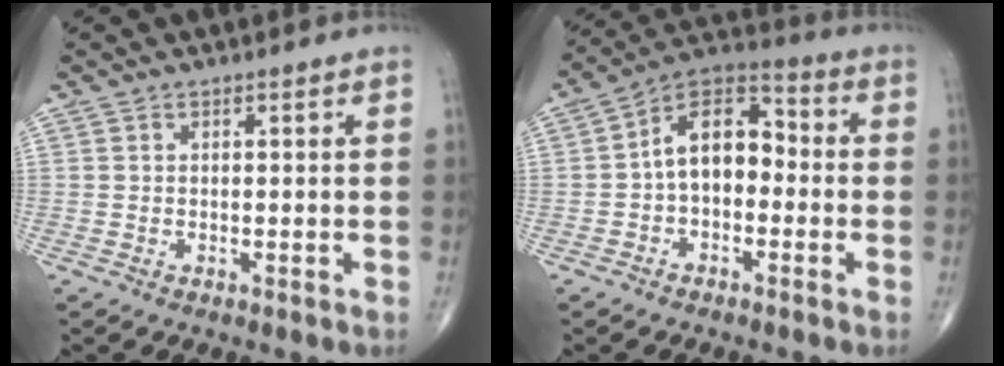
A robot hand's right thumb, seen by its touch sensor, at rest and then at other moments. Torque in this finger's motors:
{"motor_torque": [0.04, 0.31, 0.58, -0.31, 0.09]}